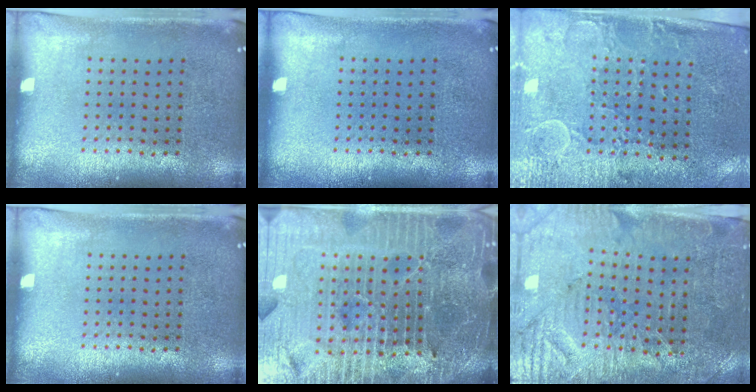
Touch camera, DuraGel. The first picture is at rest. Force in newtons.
{"total": 0.0}
{"total": 3.0, "press": 2.6, "slide": 1.5}
{"total": 0.0}
{"total": 7.1, "press": 6.2, "slide": 3.6}
{"total": 3.7, "press": 3.4, "slide": 1.5}